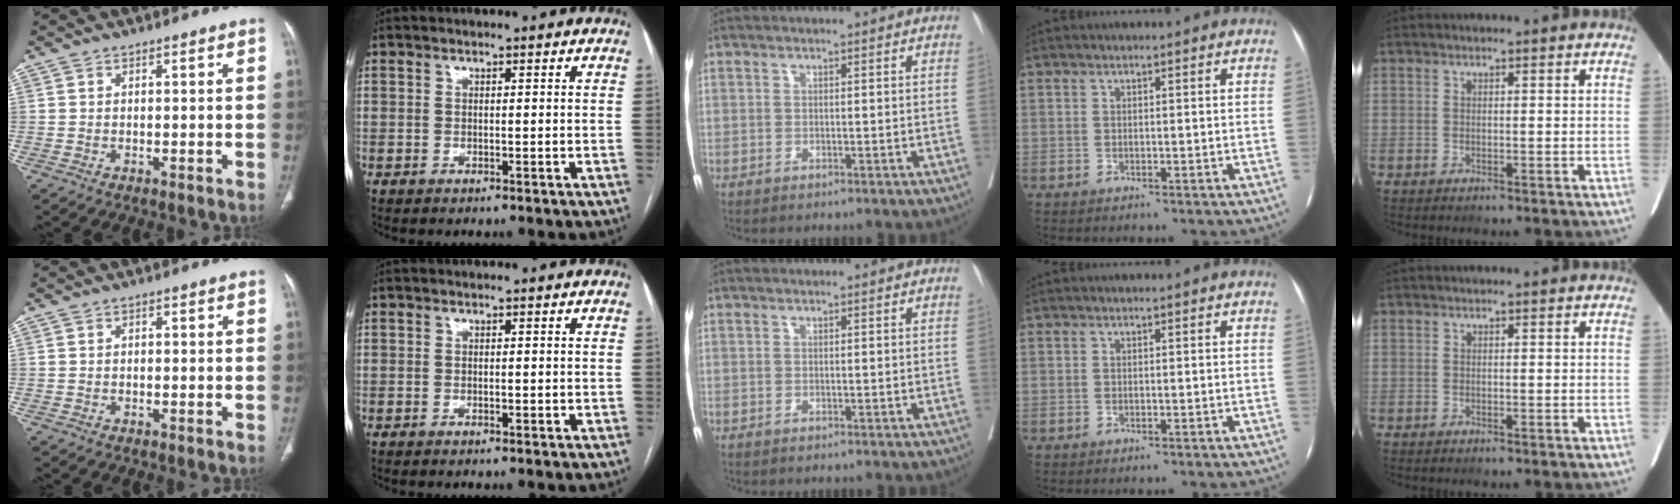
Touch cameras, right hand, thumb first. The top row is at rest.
{"thumb": {"total": 0.5, "force": [0.0, 0.4, 0.4], "torque": [-0.005, 0.001, -0.003]}, "index": {"total": 0.7, "force": [-0.1, 0.3, 0.6], "torque": [-0.009, -0.001, -0.001]}}